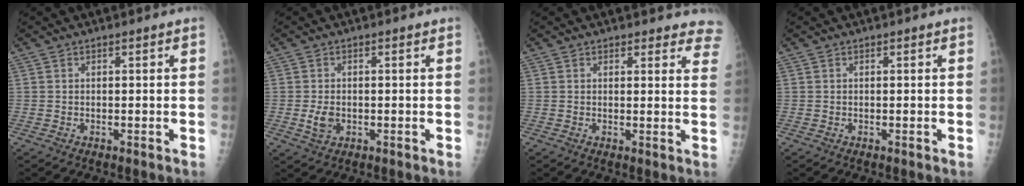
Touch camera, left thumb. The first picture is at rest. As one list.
[{"total": 3.1, "force": [-0.5, 2.2, 2.1], "torque": [-0.038, -0.002, -0.006]}, {"total": 7.6, "force": [6.9, 2.7, 1.2], "torque": [0.042, -0.025, 0.048]}, {"total": 0.0}]